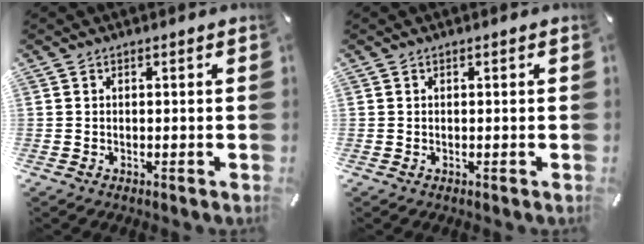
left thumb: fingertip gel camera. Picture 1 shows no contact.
{"total": 0.0}